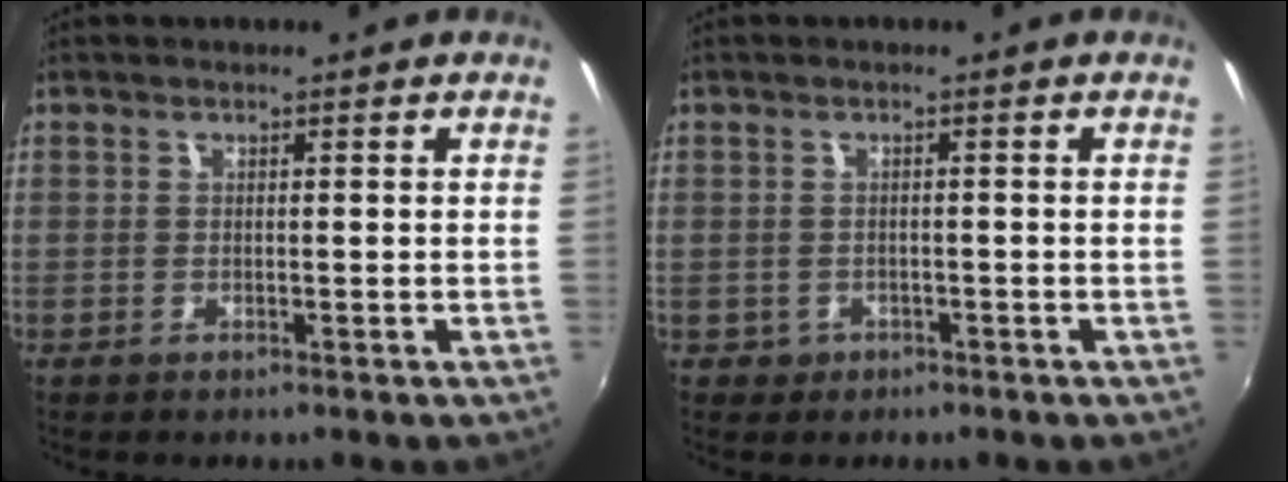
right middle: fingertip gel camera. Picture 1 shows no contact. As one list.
[{"total": 2.0, "force": [-0.8, 1.8, 0.5], "torque": [-0.015, -0.002, -0.008]}]